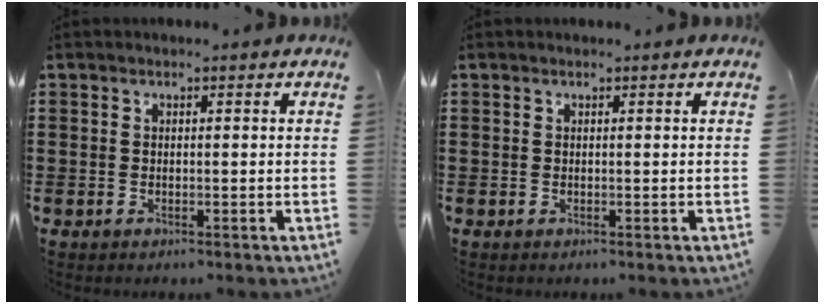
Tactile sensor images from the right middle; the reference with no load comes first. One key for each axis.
{"total": 0.0}